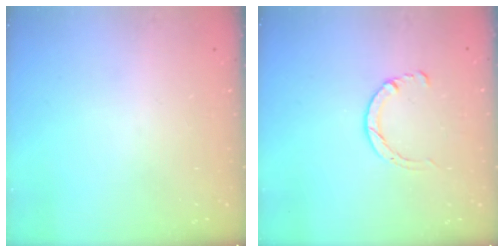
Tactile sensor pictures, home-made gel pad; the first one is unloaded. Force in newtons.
{"total": 2.9, "press": 2.8, "slide": 0.4}